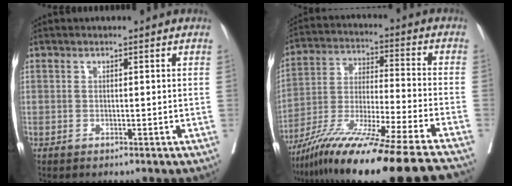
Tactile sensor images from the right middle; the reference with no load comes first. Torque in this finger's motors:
{"motor_torque": [1.11, -1.03, 0.45, 0.21]}